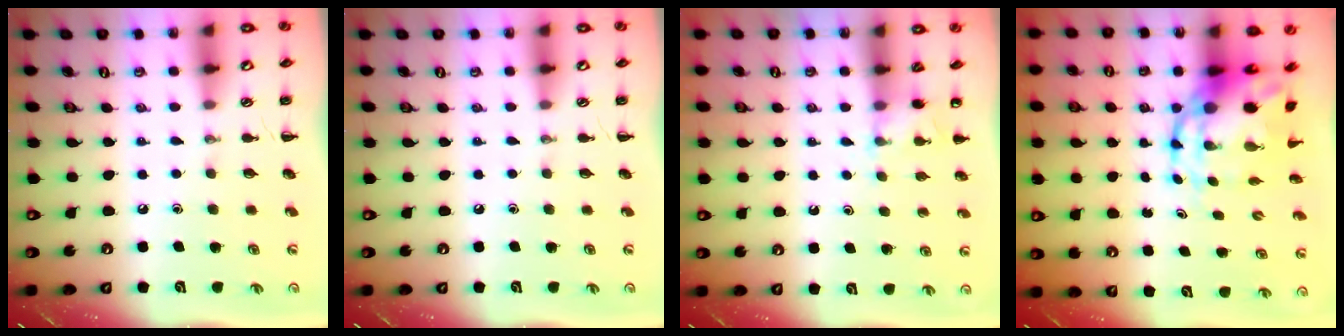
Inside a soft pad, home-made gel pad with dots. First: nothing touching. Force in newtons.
{"total": 0.0}
{"total": 4.2, "press": 4.0, "slide": 1.4}
{"total": 10.0, "press": 9.7, "slide": 2.4}